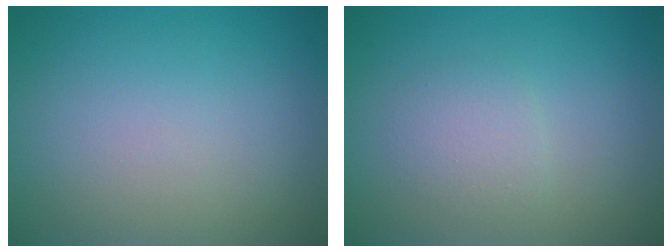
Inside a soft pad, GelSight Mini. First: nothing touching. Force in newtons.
{"total": 1.7, "press": 1.7, "slide": 0.1}